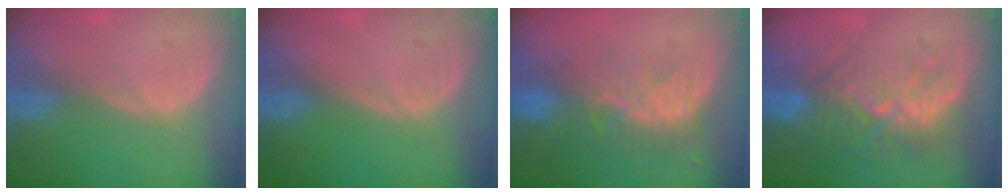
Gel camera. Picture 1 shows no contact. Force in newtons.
{"total": 0.0}
{"total": 8.2, "press": 7.3, "slide": 3.7}
{"total": 9.4, "press": 9.0, "slide": 2.6}